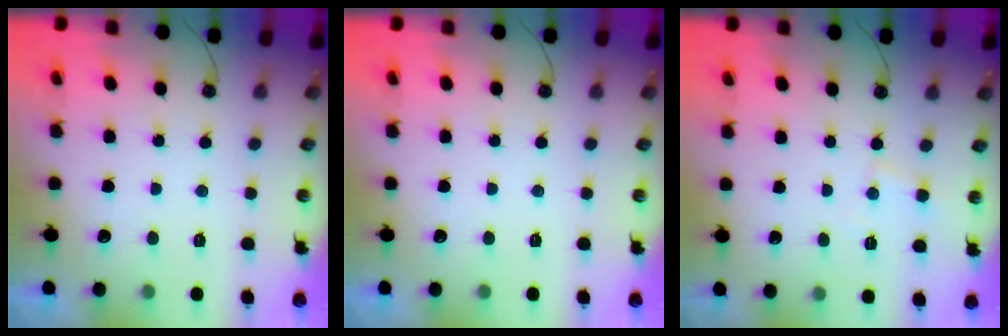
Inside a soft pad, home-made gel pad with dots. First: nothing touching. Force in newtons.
{"total": 0.0}
{"total": 3.9, "press": 3.9, "slide": 0.5}